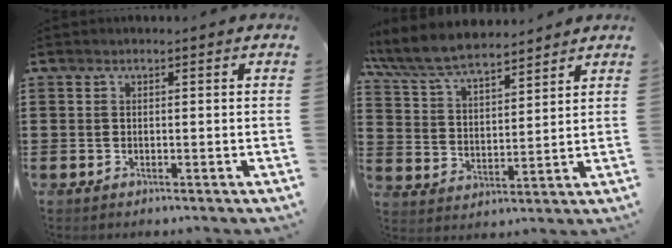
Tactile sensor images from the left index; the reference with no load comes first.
{"total": 7.7, "force": [7.1, 1.3, 2.7], "torque": [-0.081, -0.029, 0.128]}